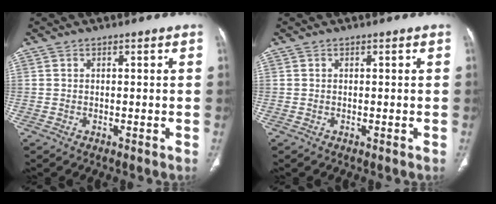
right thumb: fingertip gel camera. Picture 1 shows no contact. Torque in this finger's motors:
{"motor_torque": [-0.02, -0.19, 0.61, -0.07, -0.02]}